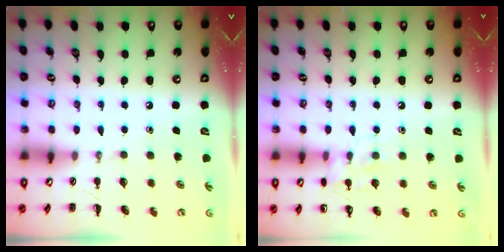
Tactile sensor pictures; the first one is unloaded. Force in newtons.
{"total": 7.6, "press": 7.5, "slide": 1.0}